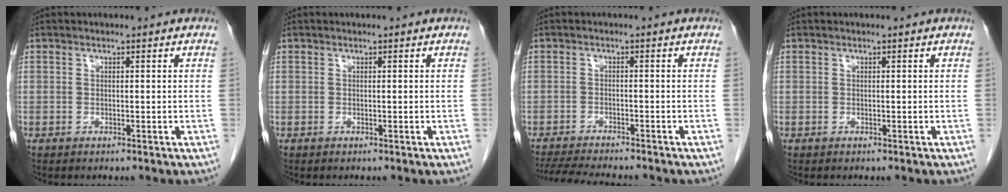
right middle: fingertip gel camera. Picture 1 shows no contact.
{"total": 0.0}
{"total": 9.3, "force": [-8.5, 0.7, 3.9], "torque": [-0.061, -0.014, -0.131]}
{"total": 0.0}